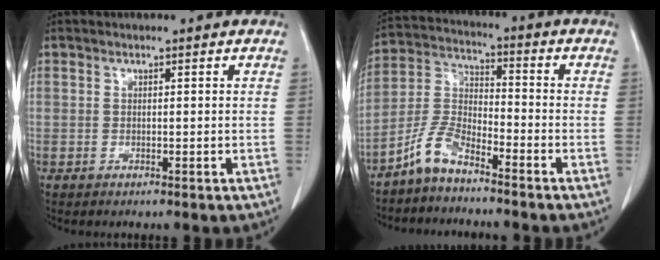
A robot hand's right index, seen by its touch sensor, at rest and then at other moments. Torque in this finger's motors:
{"motor_torque": [-0.26, -0.23, -0.14, -0.08]}